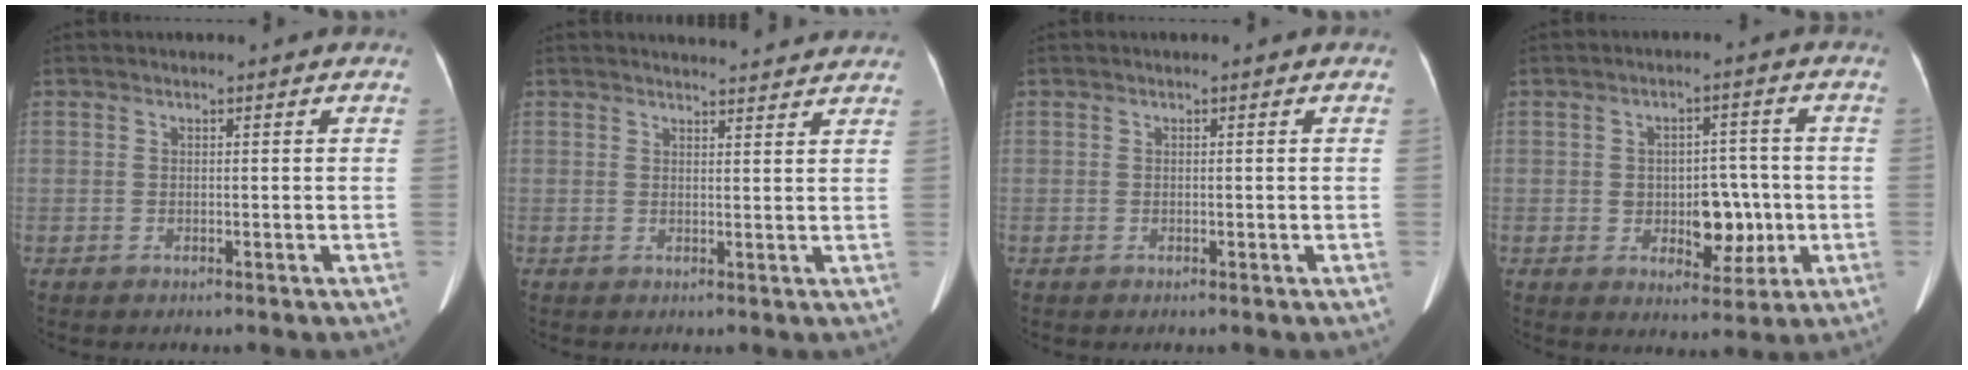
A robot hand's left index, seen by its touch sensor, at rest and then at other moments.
{"total": 7.2, "force": [7.0, 0.4, 1.4], "torque": [-0.016, 0.012, 0.070]}
{"total": 0.0}
{"total": 6.8, "force": [-1.0, 4.2, 5.2], "torque": [-0.067, 0.011, -0.008]}